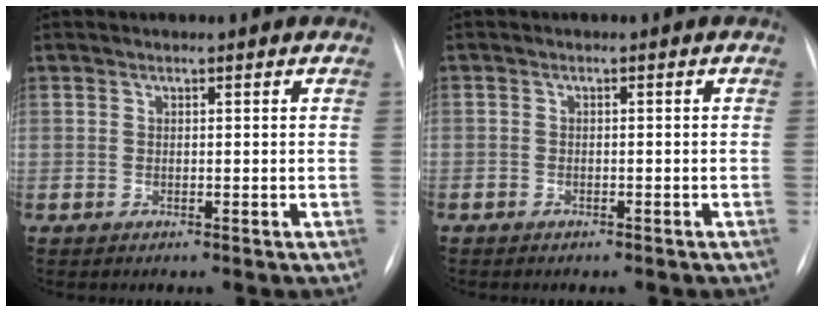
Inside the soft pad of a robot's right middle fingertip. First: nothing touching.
{"total": 1.4, "force": [-1.1, 0.8, 0.4], "torque": [-0.006, 0.002, -0.013]}